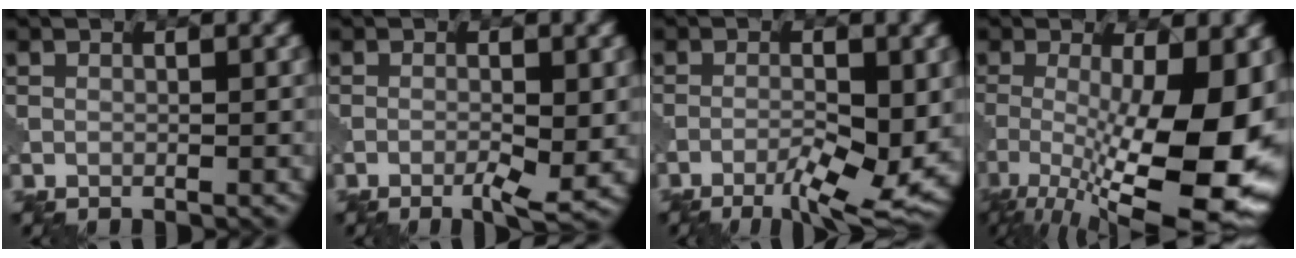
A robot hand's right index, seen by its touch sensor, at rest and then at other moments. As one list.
[{"total": 3.1, "force": [-1.1, 0.5, 2.8], "torque": [-0.050, -0.002, -0.020]}, {"total": 6.2, "force": [-2.7, 1.4, 5.4], "torque": [-0.092, -0.003, -0.044]}, {"total": 15.2, "force": [-4.0, 4.6, 13.9], "torque": [-0.218, -0.019, -0.056]}]